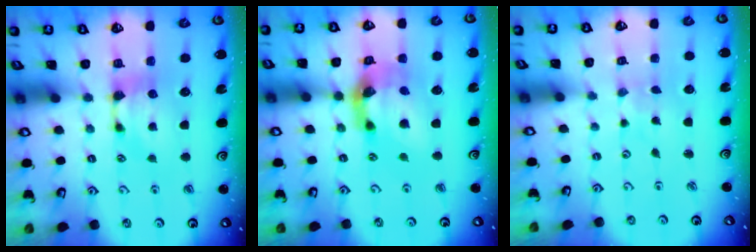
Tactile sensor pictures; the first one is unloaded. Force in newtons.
{"total": 9.1, "press": 8.8, "slide": 2.5}
{"total": 5.2, "press": 5.2, "slide": 0.2}